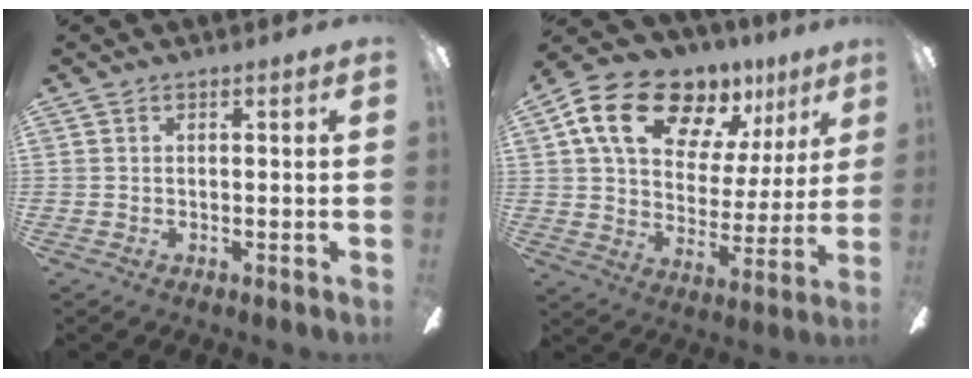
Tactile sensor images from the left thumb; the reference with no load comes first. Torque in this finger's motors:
{"motor_torque": [0.80, 0.86, 1.78, -1.01, 0.58]}